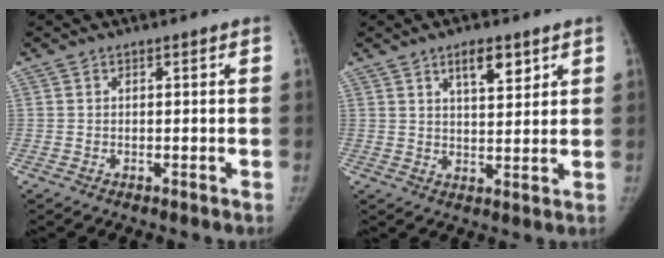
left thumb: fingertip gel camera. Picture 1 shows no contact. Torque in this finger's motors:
{"motor_torque": [0.51, -0.23, 0.59, -0.49, 0.17]}